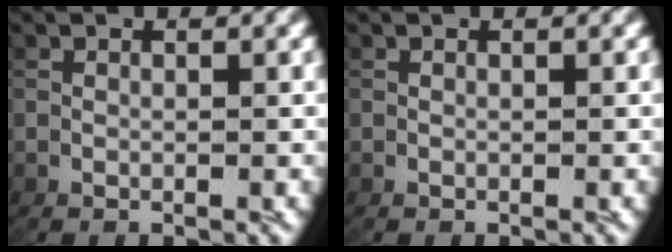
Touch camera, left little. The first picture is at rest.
{"total": 0.0}